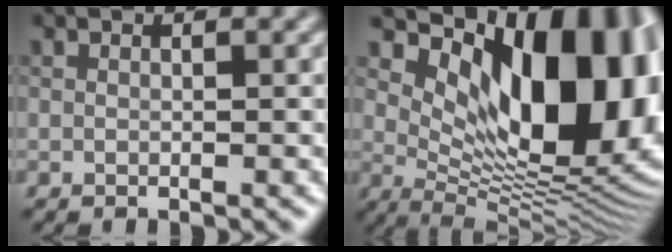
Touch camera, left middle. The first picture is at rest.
{"total": 15.3, "force": [4.6, 7.7, 12.4], "torque": [-0.149, -0.013, 0.085]}